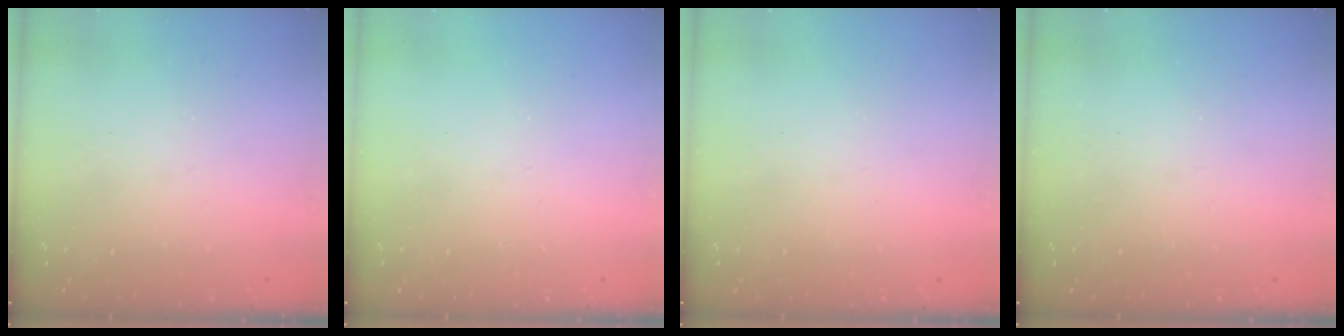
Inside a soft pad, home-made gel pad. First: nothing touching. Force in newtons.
{"total": 0.0}
{"total": 0.0}
{"total": 0.0}